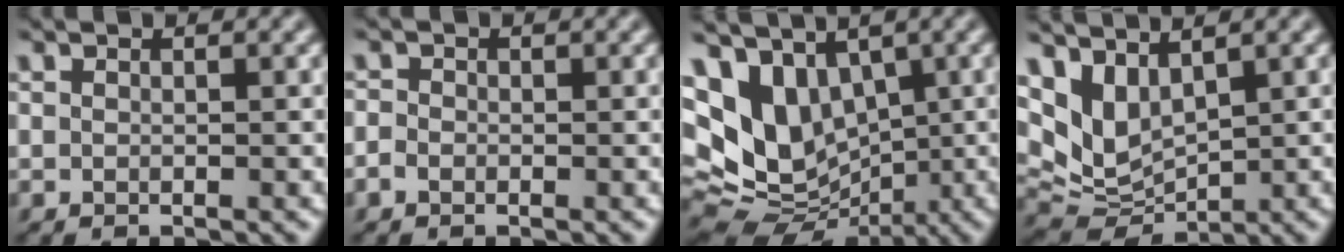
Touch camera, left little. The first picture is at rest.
{"total": 1.4, "force": [-0.6, 1.2, 0.5], "torque": [-0.006, 0.001, -0.014]}
{"total": 10.6, "force": [2.1, 7.6, 7.0], "torque": [-0.143, 0.005, 0.051]}
{"total": 5.2, "force": [2.7, 2.8, 3.4], "torque": [-0.083, -0.012, 0.061]}